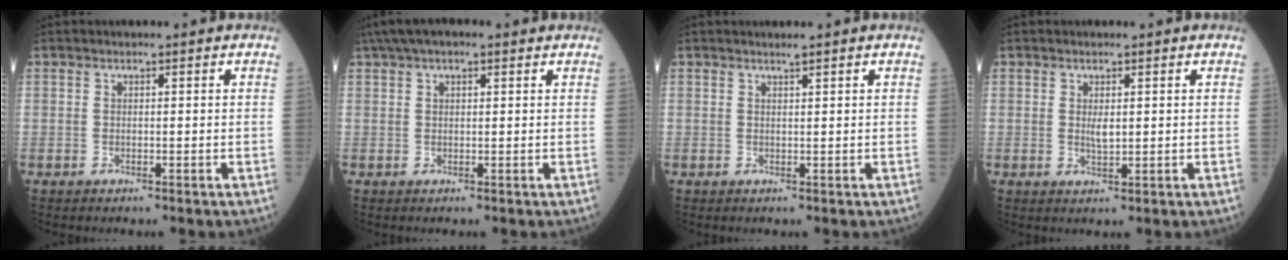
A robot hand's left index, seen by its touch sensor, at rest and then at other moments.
{"total": 6.6, "force": [4.7, 2.0, 4.3], "torque": [-0.073, 0.044, 0.078]}
{"total": 0.9, "force": [0.8, -0.1, 0.4], "torque": [-0.011, -0.002, 0.018]}
{"total": 1.5, "force": [0.3, 0.6, 1.4], "torque": [-0.026, -0.001, 0.010]}